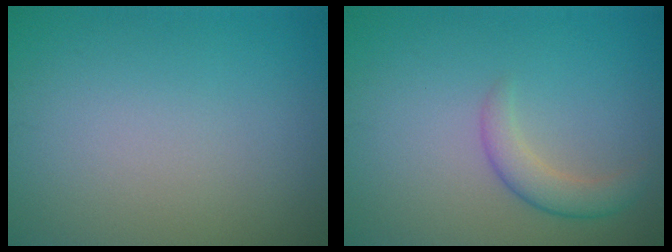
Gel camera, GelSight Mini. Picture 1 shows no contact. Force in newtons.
{"total": 2.3, "press": 2.3, "slide": 0.1}